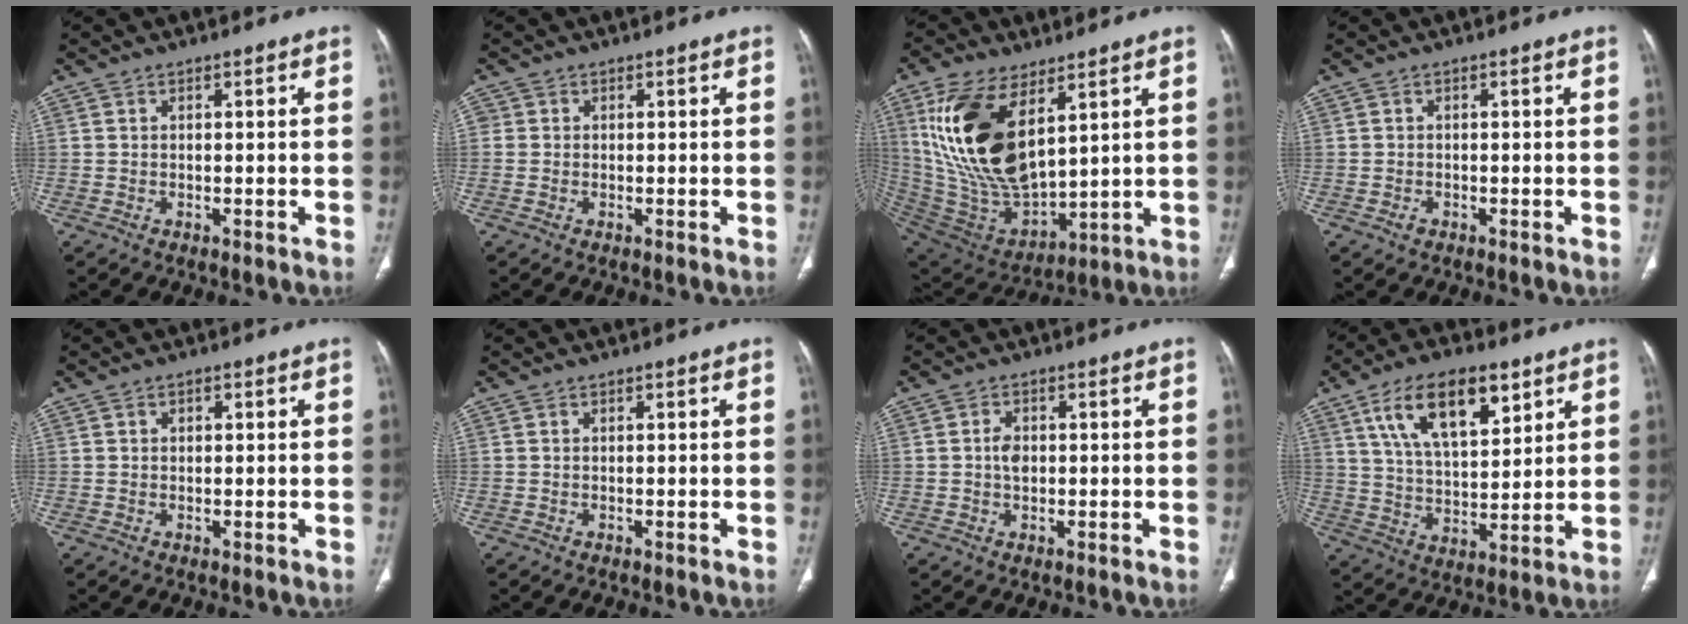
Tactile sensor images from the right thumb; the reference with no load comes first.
{"total": 0.8, "force": [0.0, 0.8, 0.1], "torque": [0.003, 0.002, 0.000]}
{"total": 22.0, "force": [8.1, 10.9, 17.3], "torque": [-0.328, -0.037, 0.170]}
{"total": 0.9, "force": [-0.5, 0.6, 0.3], "torque": [-0.004, 0.002, -0.012]}
{"total": 1.2, "force": [0.4, 0.9, 0.6], "torque": [-0.003, 0.001, 0.004]}
{"total": 0.0}
{"total": 2.8, "force": [0.1, 1.9, 2.0], "torque": [-0.030, 0.004, -0.001]}
{"total": 16.3, "force": [8.3, 7.6, 11.8], "torque": [-0.175, -0.026, 0.152]}